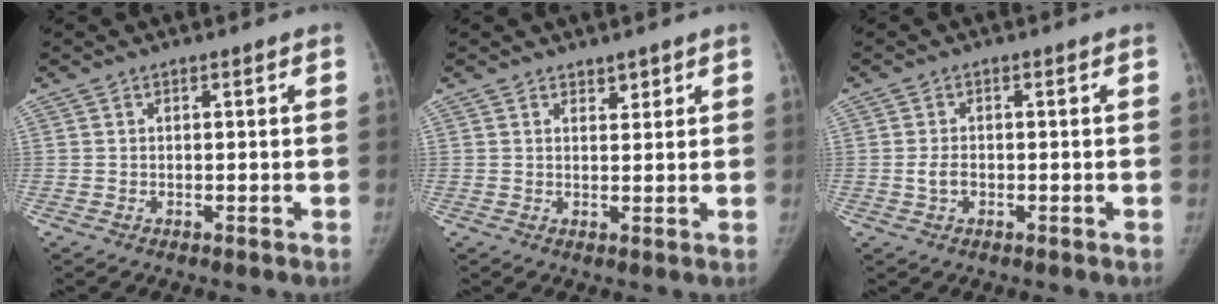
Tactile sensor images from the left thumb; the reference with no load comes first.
{"total": 1.7, "force": [1.4, 1.0, 0.4], "torque": [0.008, -0.009, 0.020]}
{"total": 2.4, "force": [-0.6, 1.6, 1.7], "torque": [-0.032, 0.006, -0.010]}